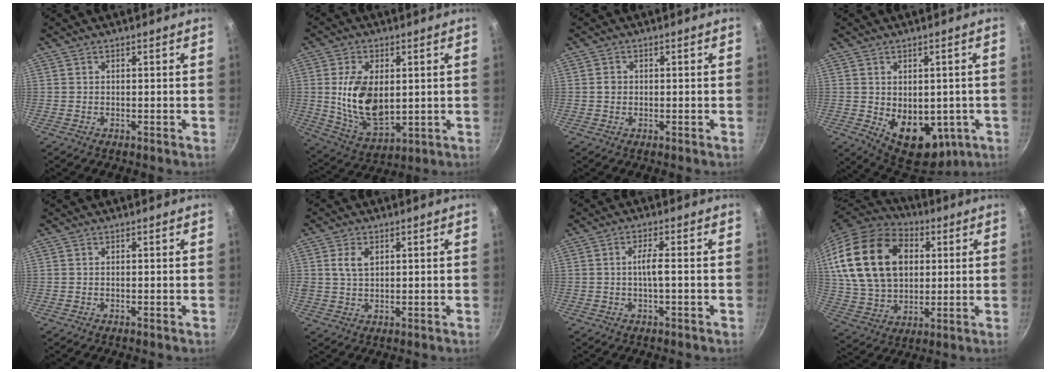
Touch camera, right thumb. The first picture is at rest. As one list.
[{"total": 13.8, "force": [1.3, 8.1, 11.1], "torque": [-0.193, -0.020, 0.037]}, {"total": 1.4, "force": [0.0, 1.2, 0.6], "torque": [-0.005, 0.007, -0.002]}, {"total": 12.9, "force": [-2.2, 8.6, 9.3], "torque": [-0.093, -0.020, -0.007]}, {"total": 0.0}, {"total": 4.2, "force": [1.3, 2.7, 3.0], "torque": [-0.048, -0.001, 0.026]}, {"total": 3.1, "force": [-0.5, 0.4, 3.1], "torque": [-0.064, 0.010, -0.011]}, {"total": 25.6, "force": [6.5, 17.7, 17.3], "torque": [-0.306, 0.001, 0.121]}]